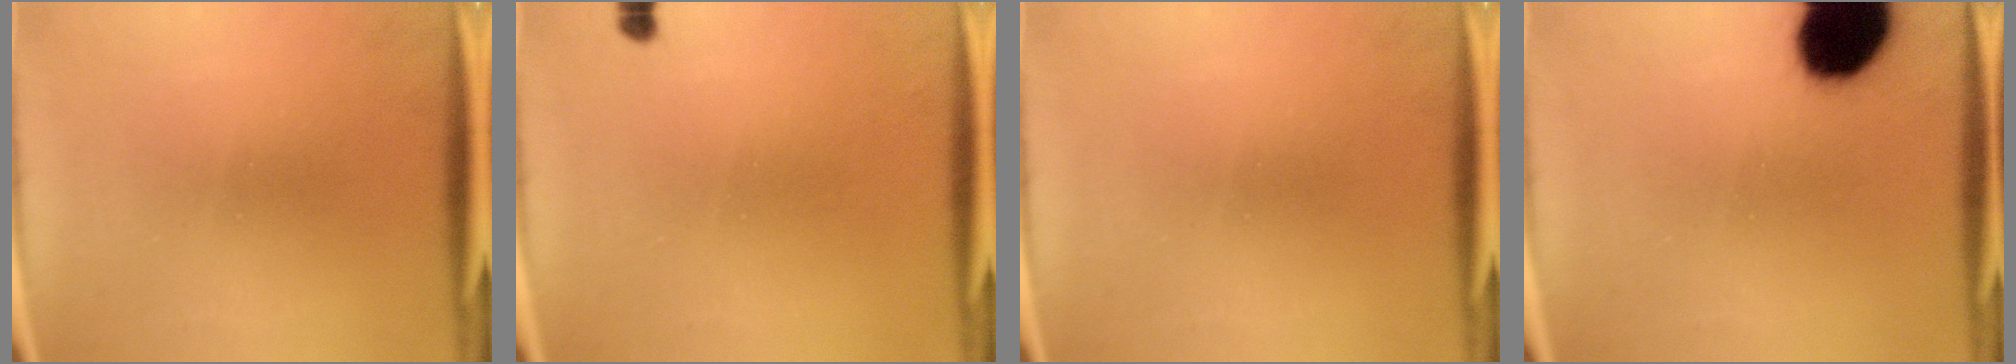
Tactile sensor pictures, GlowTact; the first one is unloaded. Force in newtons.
{"total": 0.8}
{"total": 0.0}
{"total": 16.2}